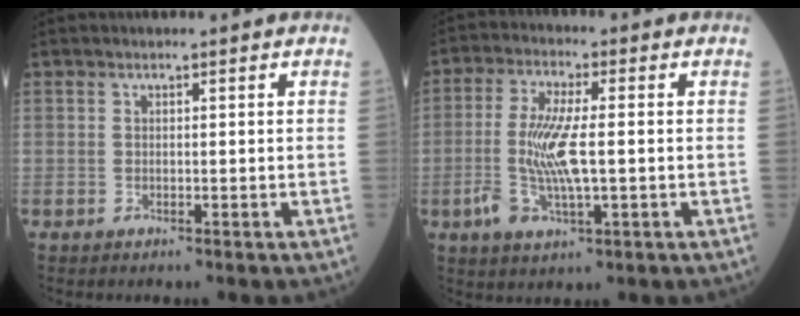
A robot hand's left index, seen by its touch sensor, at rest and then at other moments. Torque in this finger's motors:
{"motor_torque": [1.06, -0.24, 0.55, 0.21]}